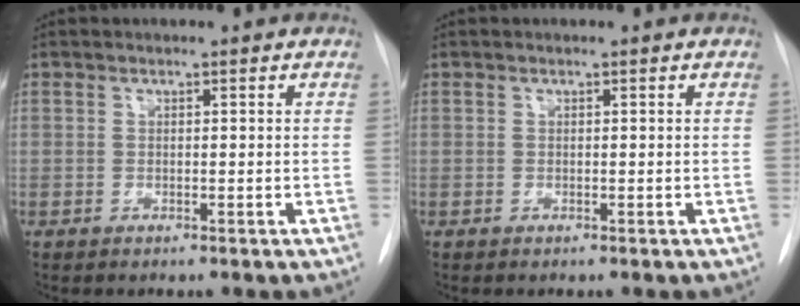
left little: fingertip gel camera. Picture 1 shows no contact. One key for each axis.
{"total": 0.0}